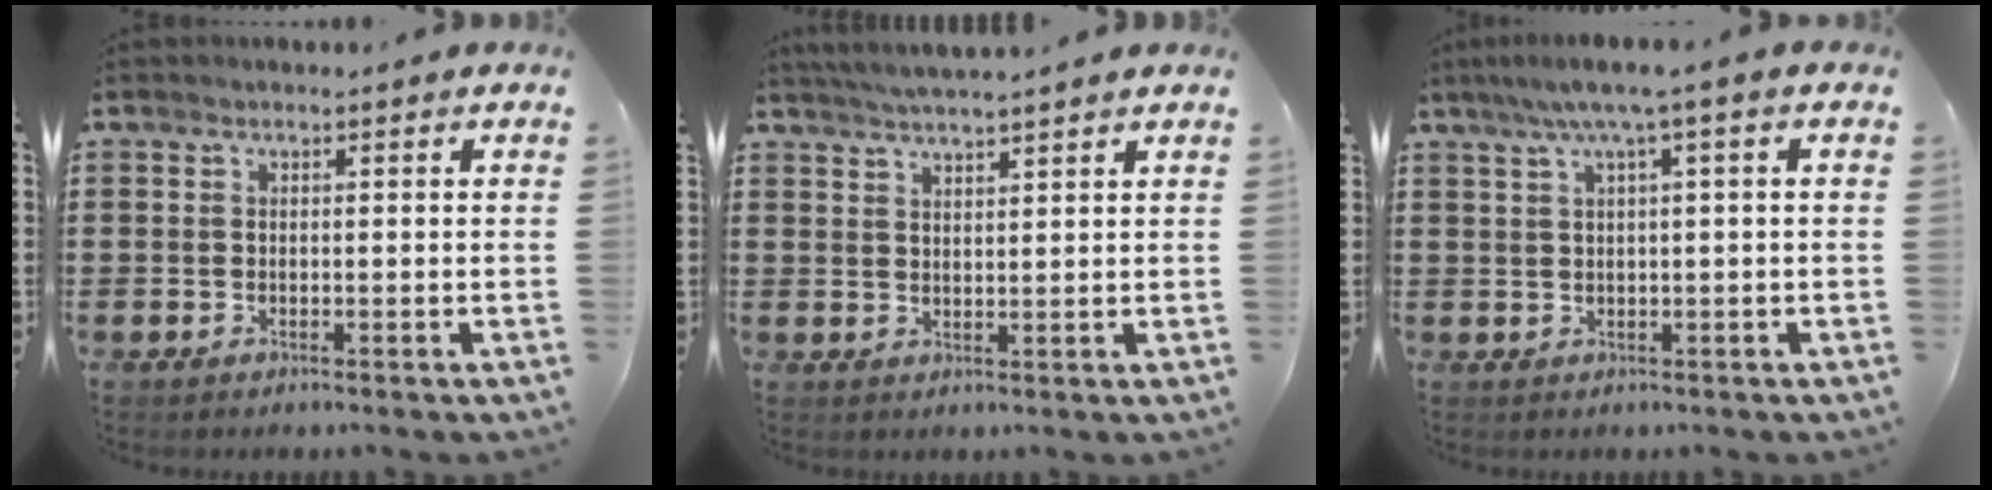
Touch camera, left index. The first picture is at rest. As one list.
[{"total": 3.4, "force": [3.2, -0.6, 0.9], "torque": [-0.026, -0.007, 0.060]}, {"total": 3.6, "force": [1.0, -0.2, 3.4], "torque": [-0.067, -0.001, 0.011]}]